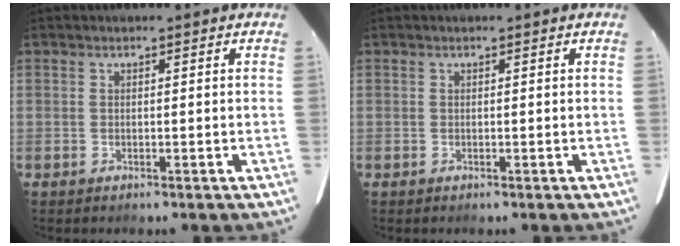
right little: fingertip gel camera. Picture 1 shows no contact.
{"total": 0.0}